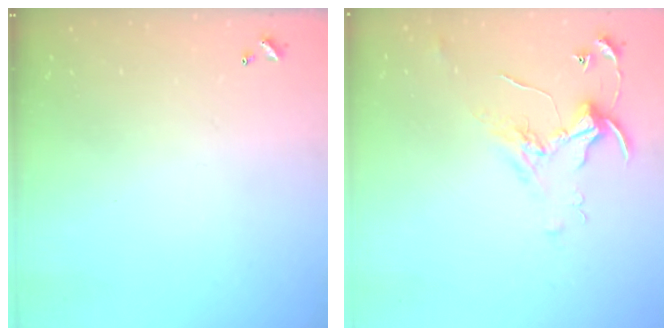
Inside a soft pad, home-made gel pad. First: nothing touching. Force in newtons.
{"total": 2.1, "press": 2.1, "slide": 0.1}